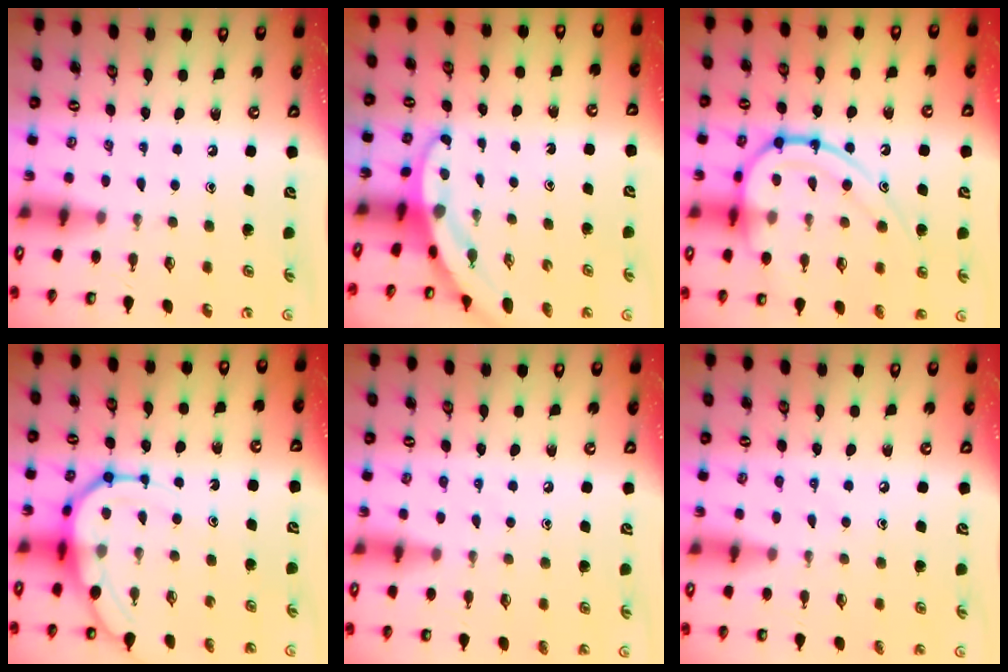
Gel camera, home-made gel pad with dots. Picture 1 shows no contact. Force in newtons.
{"total": 3.7, "press": 3.7, "slide": 0.2}
{"total": 18.0, "press": 17.9, "slide": 1.7}
{"total": 10.4, "press": 10.3, "slide": 1.0}
{"total": 6.2, "press": 6.1, "slide": 0.6}
{"total": 5.6, "press": 5.6, "slide": 0.6}